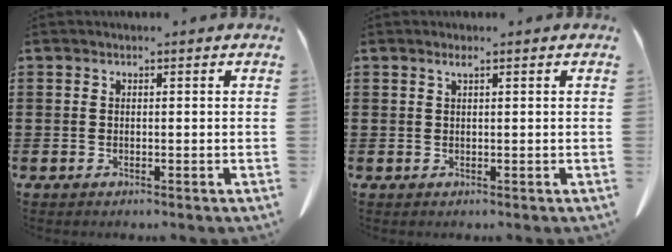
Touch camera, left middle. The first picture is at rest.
{"total": 0.9, "force": [0.5, 0.0, 0.8], "torque": [-0.016, 0.000, 0.009]}